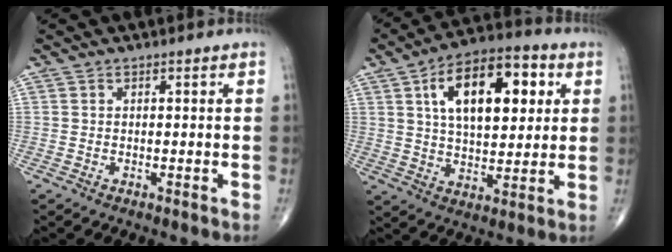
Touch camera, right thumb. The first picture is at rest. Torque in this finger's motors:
{"motor_torque": [-0.48, 1.11, 0.40, -0.17, 0.40]}